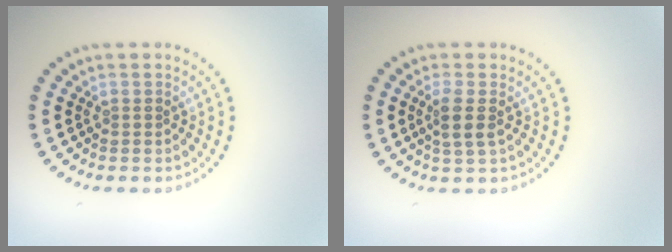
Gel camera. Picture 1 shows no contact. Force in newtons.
{"total": 2.0, "press": 1.6, "slide": 1.2}